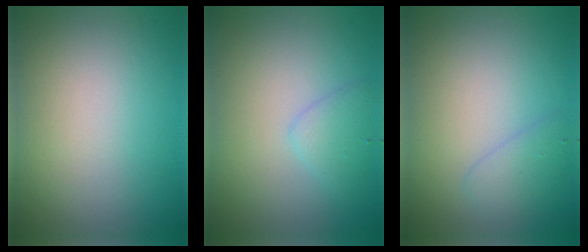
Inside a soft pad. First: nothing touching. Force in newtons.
{"total": 1.7, "press": 1.6, "slide": 0.1}
{"total": 1.7, "press": 1.7, "slide": 0.1}